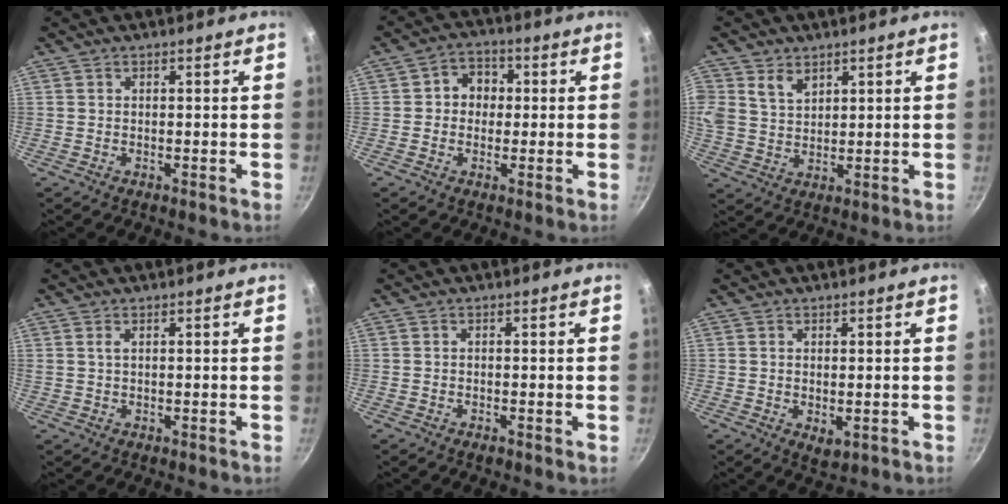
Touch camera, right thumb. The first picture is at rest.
{"total": 5.8, "force": [0.3, 5.0, 2.8], "torque": [-0.009, 0.010, -0.005]}
{"total": 8.0, "force": [4.0, 5.8, 3.8], "torque": [-0.073, -0.005, 0.082]}
{"total": 1.0, "force": [0.4, 0.4, 0.8], "torque": [-0.015, 0.002, 0.007]}
{"total": 1.0, "force": [-0.5, 0.3, 0.8], "torque": [-0.014, 0.001, -0.009]}
{"total": 2.8, "force": [-0.2, 1.5, 2.4], "torque": [-0.036, -0.011, 0.000]}